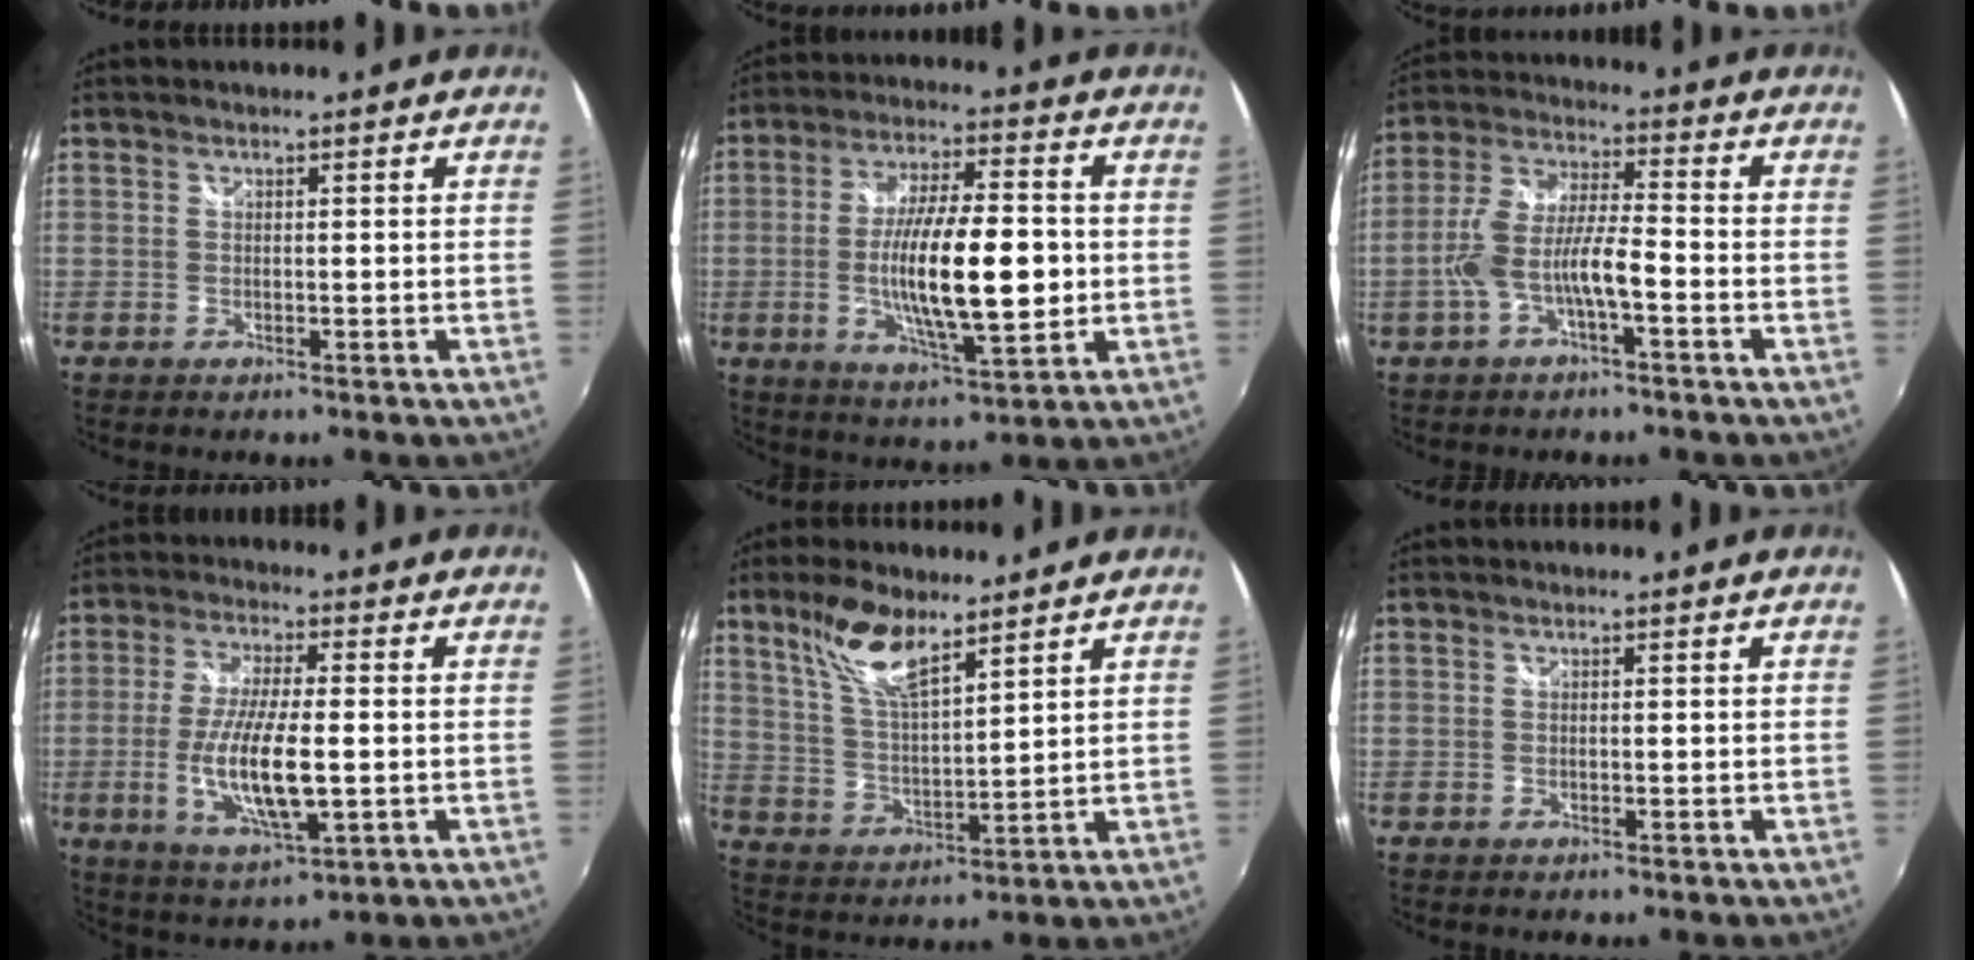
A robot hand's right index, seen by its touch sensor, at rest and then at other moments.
{"total": 16.0, "force": [-1.8, 3.9, 15.5], "torque": [-0.282, -0.010, -0.027]}
{"total": 9.1, "force": [-3.3, 2.0, 8.2], "torque": [-0.179, 0.007, -0.059]}
{"total": 12.9, "force": [-2.2, 3.3, 12.3], "torque": [-0.241, -0.017, -0.037]}
{"total": 10.4, "force": [7.3, 3.0, 6.8], "torque": [-0.132, 0.007, 0.147]}
{"total": 0.0}